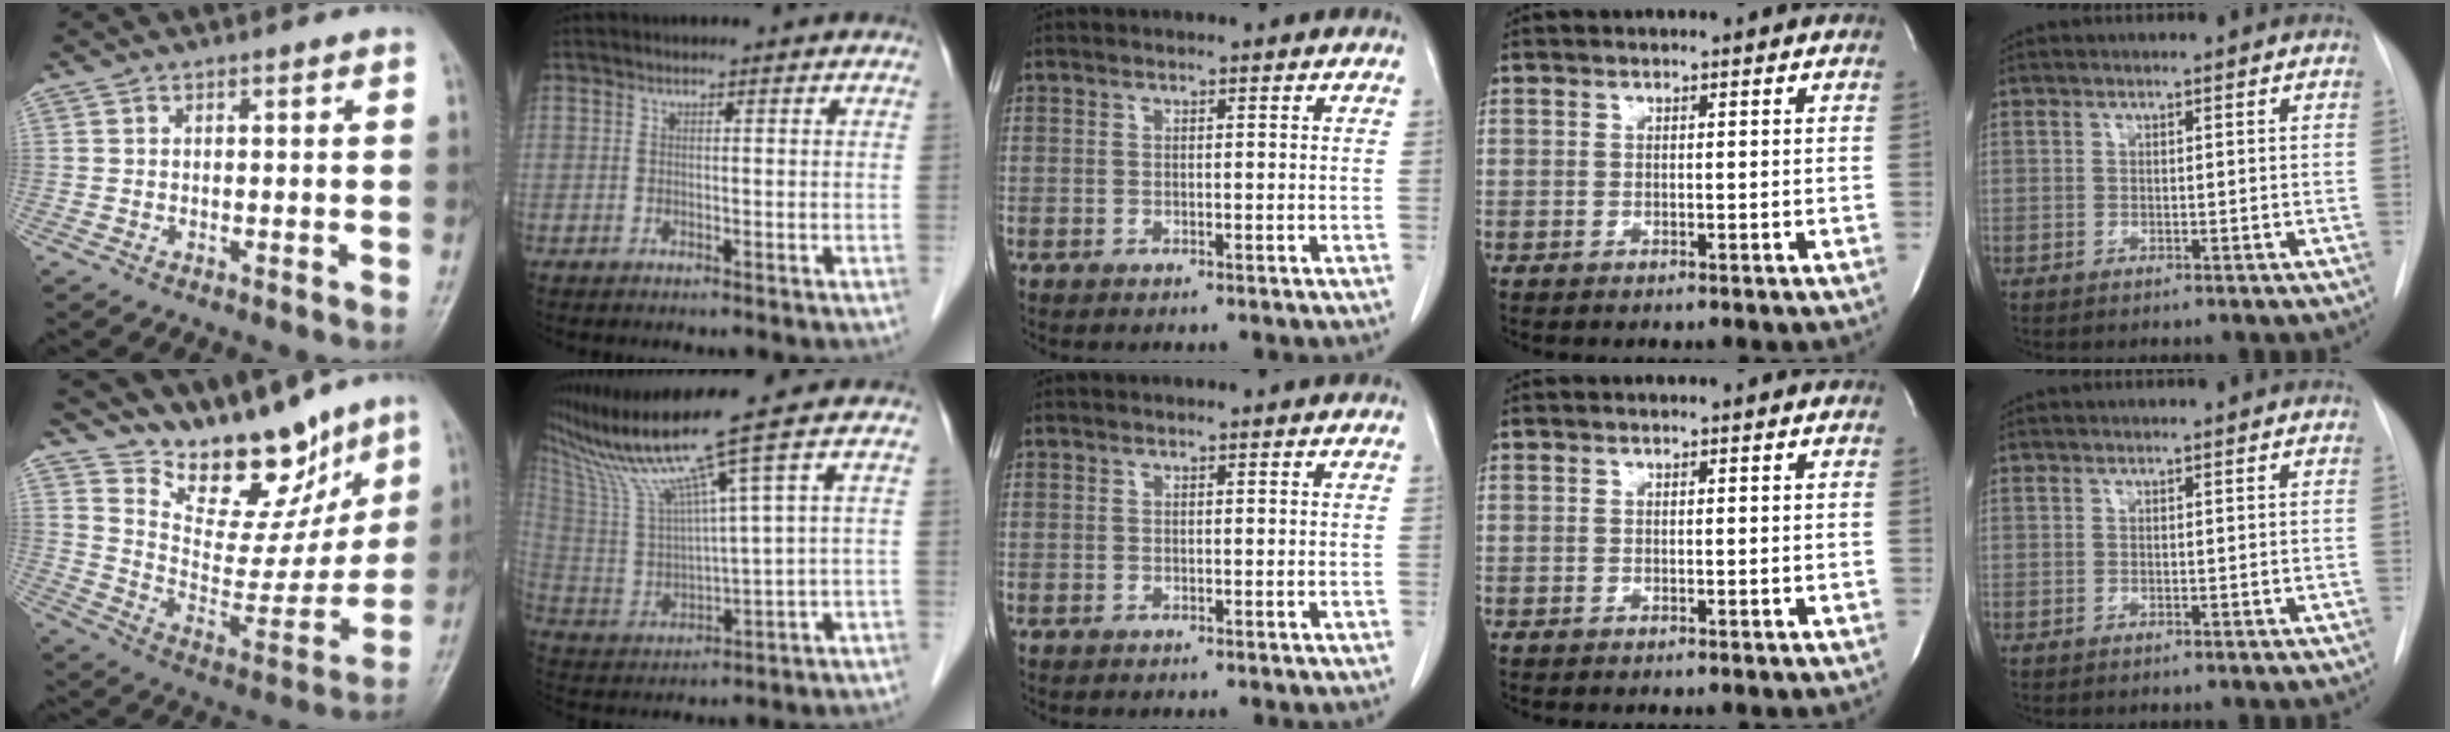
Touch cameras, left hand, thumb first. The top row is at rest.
{"thumb": {"total": 18.3, "force": [14.1, 8.0, 8.6], "torque": [-0.071, -0.084, 0.233]}, "index": {"total": 12.5, "force": [8.8, -2.9, 8.4], "torque": [-0.162, 0.000, 0.171]}}